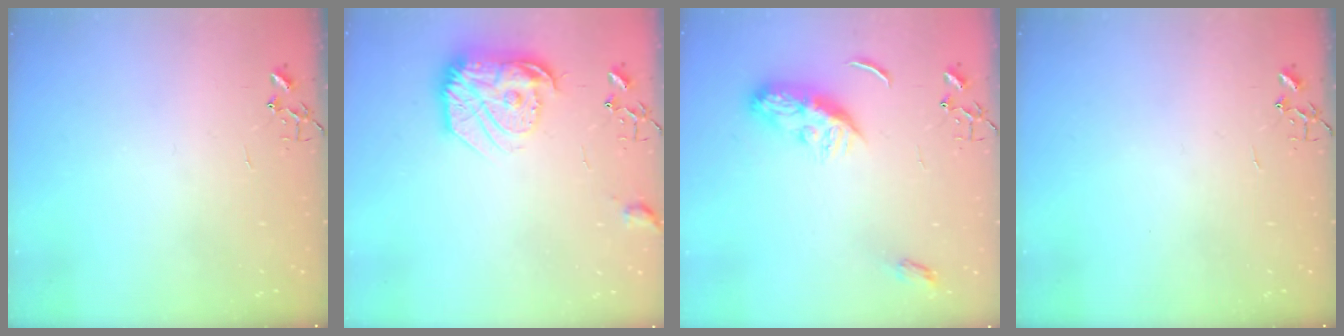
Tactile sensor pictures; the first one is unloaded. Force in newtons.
{"total": 17.9, "press": 17.9, "slide": 1.2}
{"total": 9.5, "press": 9.5, "slide": 0.2}
{"total": 0.0}